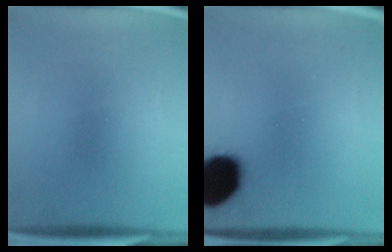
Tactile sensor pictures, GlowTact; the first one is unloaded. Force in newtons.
{"total": 19.2}